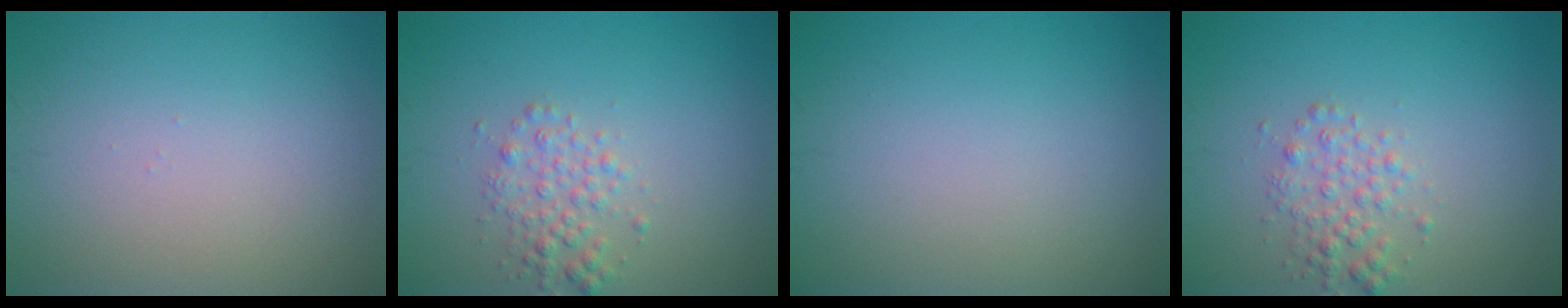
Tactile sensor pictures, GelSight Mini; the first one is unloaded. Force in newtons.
{"total": 2.2, "press": 2.2, "slide": 0.0}
{"total": 0.0}
{"total": 2.2, "press": 2.2, "slide": 0.0}